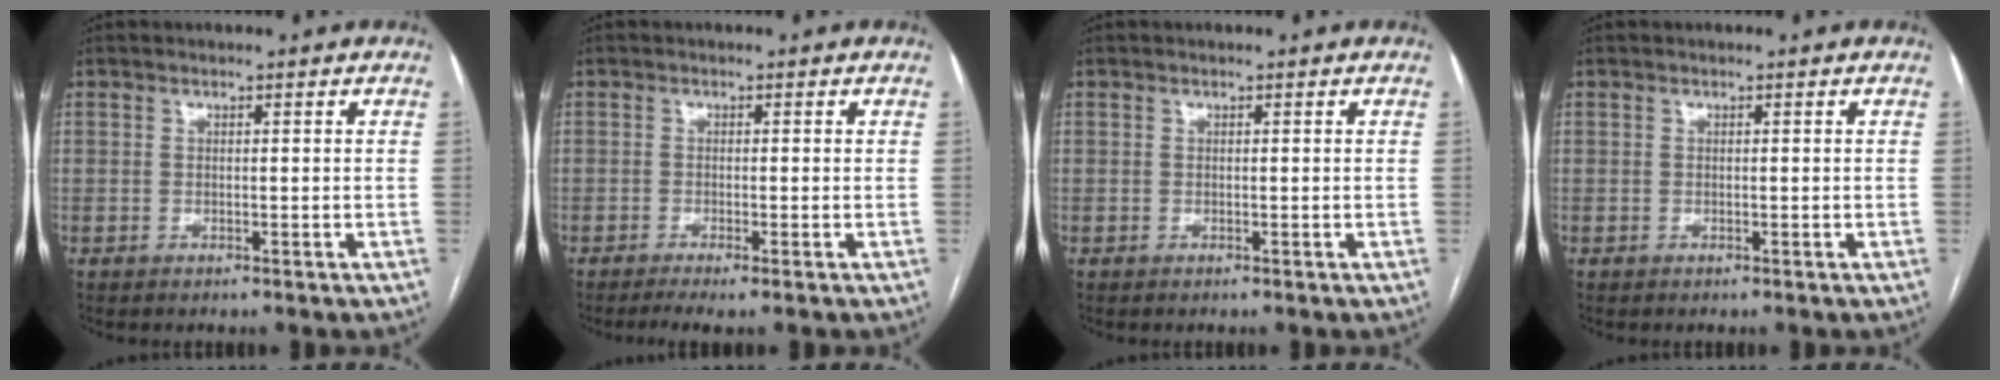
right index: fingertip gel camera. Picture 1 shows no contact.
{"total": 2.8, "force": [-1.9, 0.0, 2.1], "torque": [-0.037, -0.007, -0.034]}
{"total": 0.0}
{"total": 0.0}